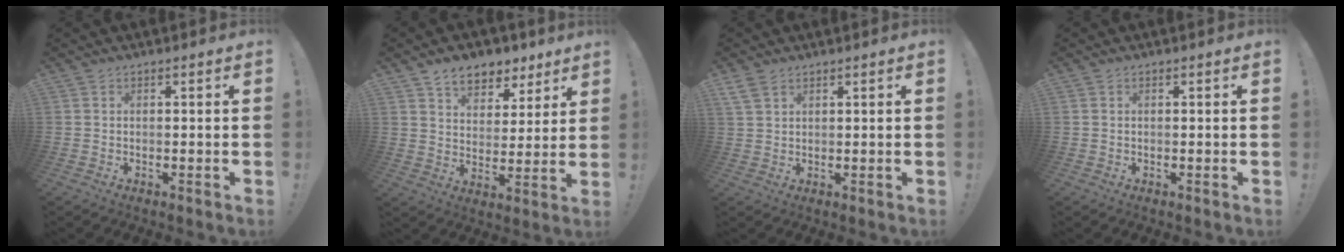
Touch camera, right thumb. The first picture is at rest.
{"total": 9.1, "force": [6.7, 5.5, 2.9], "torque": [-0.041, -0.045, 0.125]}
{"total": 4.1, "force": [2.8, 2.1, 2.1], "torque": [-0.041, -0.008, 0.056]}
{"total": 0.0}